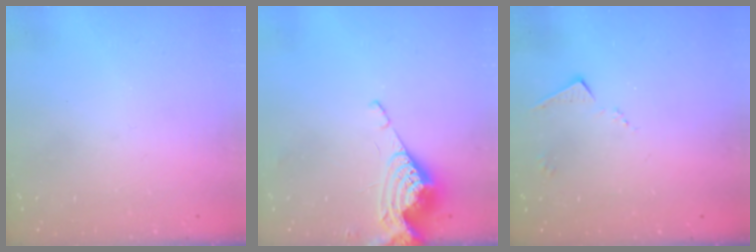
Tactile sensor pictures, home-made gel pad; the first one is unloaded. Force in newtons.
{"total": 8.5, "press": 8.4, "slide": 1.1}
{"total": 7.4, "press": 7.4, "slide": 0.2}